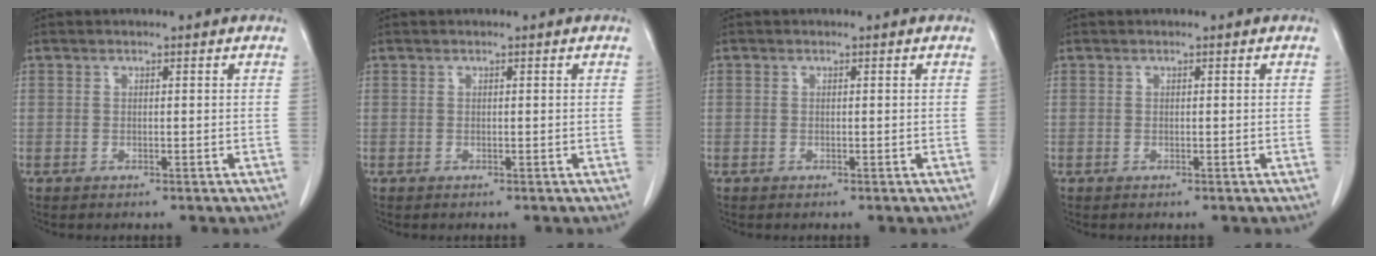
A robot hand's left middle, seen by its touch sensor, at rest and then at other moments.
{"total": 0.0}
{"total": 0.0}
{"total": 0.0}